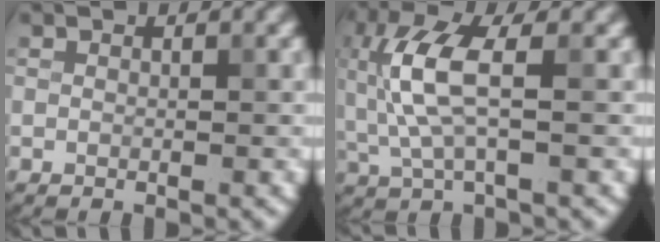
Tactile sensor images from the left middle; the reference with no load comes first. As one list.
[{"total": 5.8, "force": [0.4, 1.9, 5.4], "torque": [-0.137, 0.004, 0.006]}]